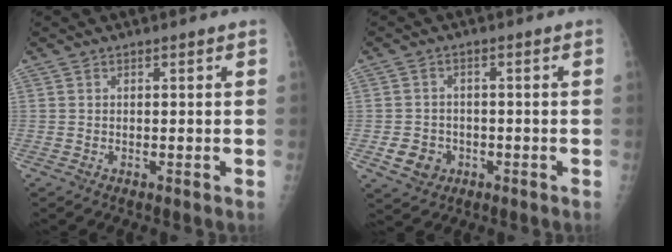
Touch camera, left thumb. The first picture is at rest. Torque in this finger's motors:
{"motor_torque": [-0.60, 0.84, 0.12, 0.03, -0.01]}